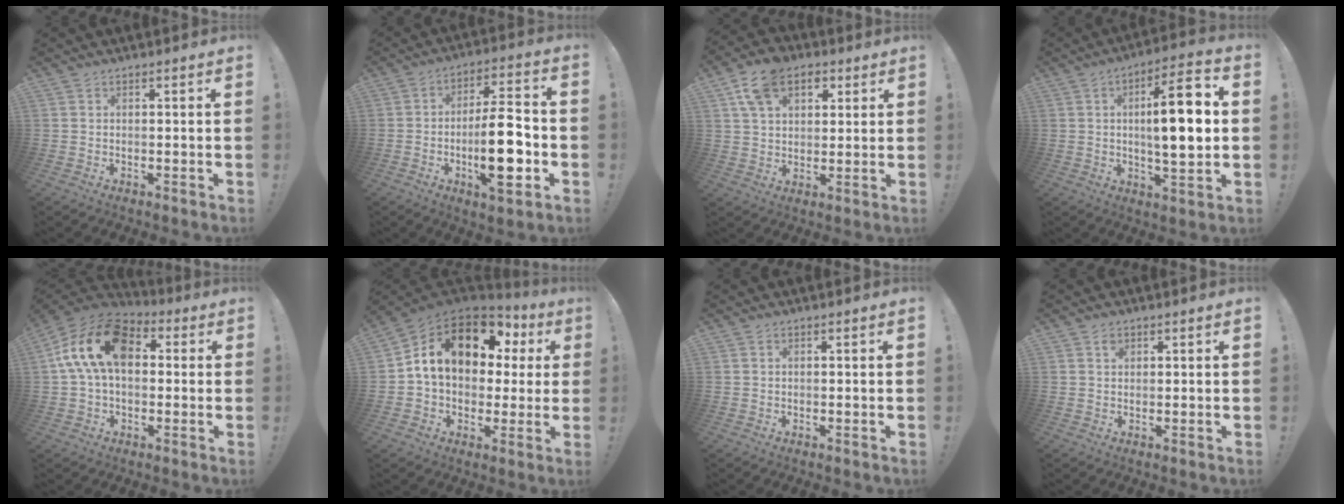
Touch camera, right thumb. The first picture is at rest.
{"total": 17.1, "force": [-4.1, 5.2, 15.8], "torque": [-0.255, 0.008, -0.071]}
{"total": 13.1, "force": [6.0, 8.9, 7.5], "torque": [-0.119, -0.007, 0.114]}
{"total": 15.6, "force": [1.1, 4.3, 14.9], "torque": [-0.224, -0.002, 0.003]}
{"total": 18.2, "force": [4.0, 11.3, 13.7], "torque": [-0.250, 0.013, 0.073]}
{"total": 16.3, "force": [6.6, 10.6, 10.5], "torque": [-0.162, -0.027, 0.119]}
{"total": 0.0}
{"total": 1.5, "force": [0.8, 1.1, 0.5], "torque": [0.003, -0.003, 0.011]}